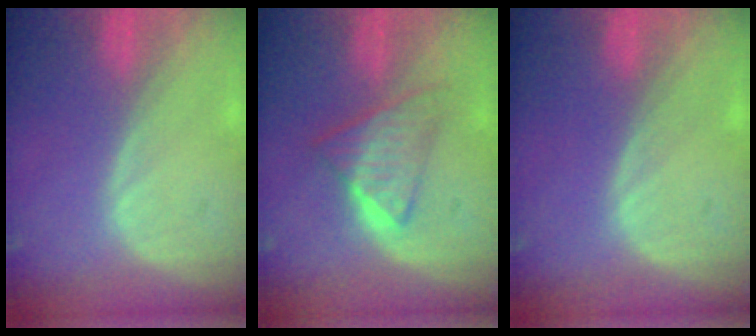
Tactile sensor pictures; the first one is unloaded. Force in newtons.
{"total": 6.3, "press": 5.5, "slide": 3.0}
{"total": 0.0}